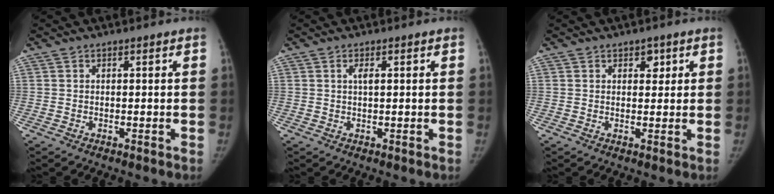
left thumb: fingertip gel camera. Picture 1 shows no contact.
{"total": 1.2, "force": [0.3, 0.4, 1.1], "torque": [-0.022, 0.002, 0.004]}
{"total": 2.4, "force": [1.2, 1.7, 1.2], "torque": [0.004, -0.004, 0.014]}